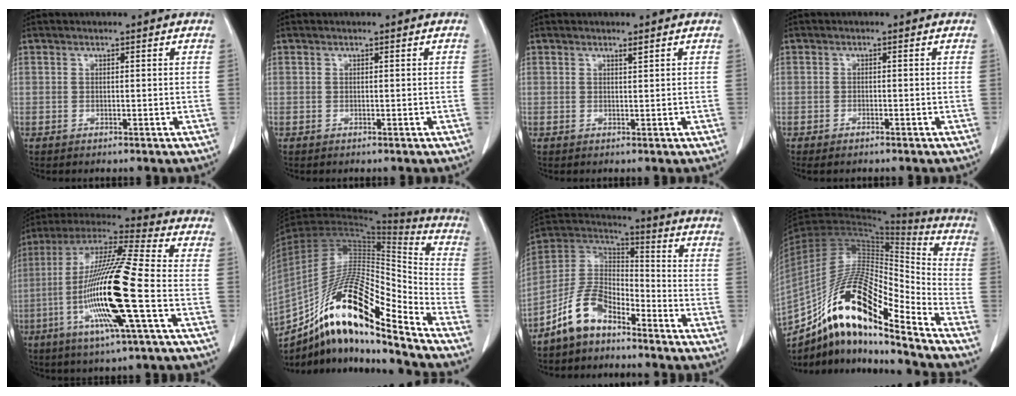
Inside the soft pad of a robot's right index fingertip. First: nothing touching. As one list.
[{"total": 0.0}, {"total": 0.7, "force": [0.6, 0.0, 0.4], "torque": [-0.010, -0.005, 0.010]}, {"total": 1.2, "force": [-1.0, 0.2, 0.7], "torque": [-0.012, -0.002, -0.014]}, {"total": 18.5, "force": [-4.7, 0.2, 17.9], "torque": [-0.360, -0.011, -0.094]}, {"total": 22.7, "force": [-14.9, 3.5, 16.7], "torque": [-0.303, -0.003, -0.266]}, {"total": 9.7, "force": [-7.0, 4.6, 4.9], "torque": [-0.111, 0.025, -0.142]}, {"total": 22.1, "force": [-14.1, 4.3, 16.5], "torque": [-0.325, 0.000, -0.250]}]